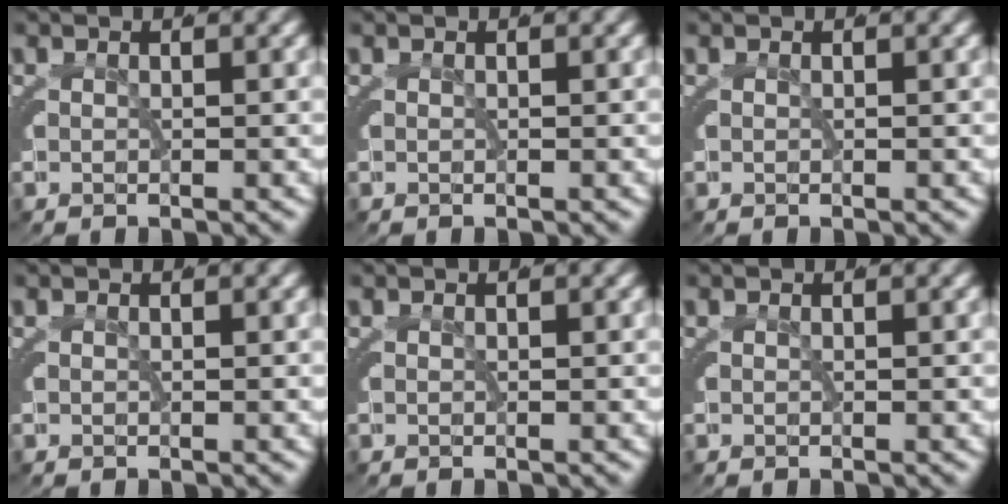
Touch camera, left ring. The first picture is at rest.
{"total": 0.0}
{"total": 0.0}
{"total": 0.0}
{"total": 0.0}
{"total": 0.0}